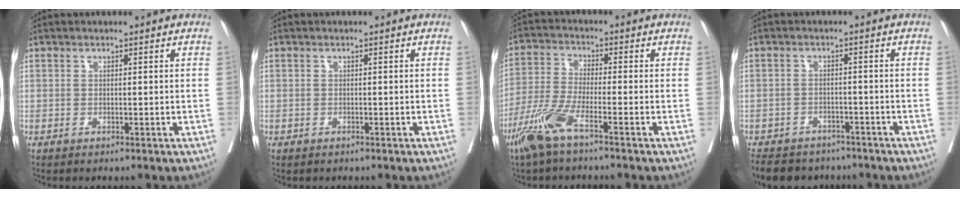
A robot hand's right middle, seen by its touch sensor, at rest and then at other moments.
{"total": 0.0}
{"total": 7.4, "force": [-4.8, 0.4, 5.7], "torque": [-0.130, -0.016, -0.103]}
{"total": 11.0, "force": [-9.3, 4.9, 3.0], "torque": [-0.058, 0.004, -0.123]}